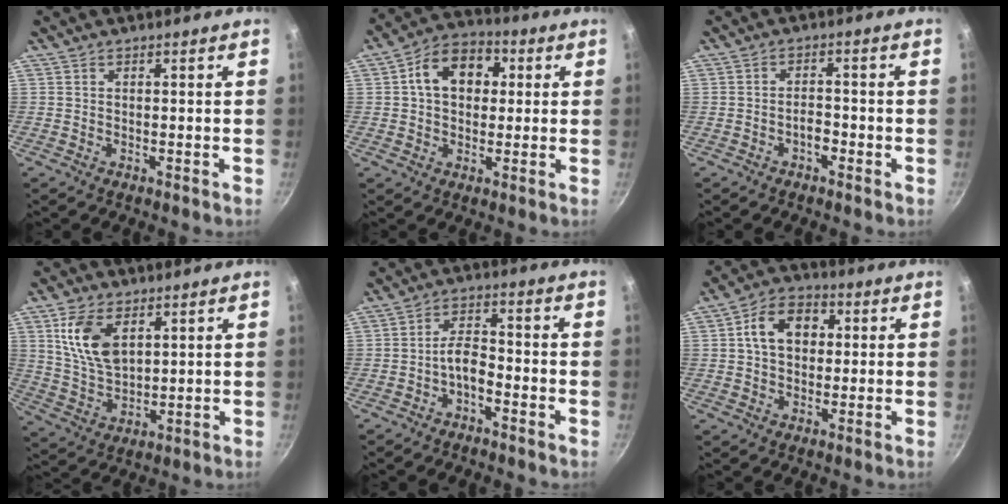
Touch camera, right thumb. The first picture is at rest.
{"total": 11.5, "force": [2.2, 8.4, 7.5], "torque": [-0.083, 0.021, 0.020]}
{"total": 2.6, "force": [-1.5, 1.3, 1.6], "torque": [-0.014, 0.019, -0.023]}
{"total": 11.2, "force": [4.4, 6.5, 8.1], "torque": [-0.146, -0.024, 0.092]}
{"total": 4.5, "force": [-2.5, 2.1, 3.2], "torque": [-0.050, 0.035, -0.046]}
{"total": 10.0, "force": [1.8, 7.4, 6.5], "torque": [-0.076, 0.018, 0.017]}